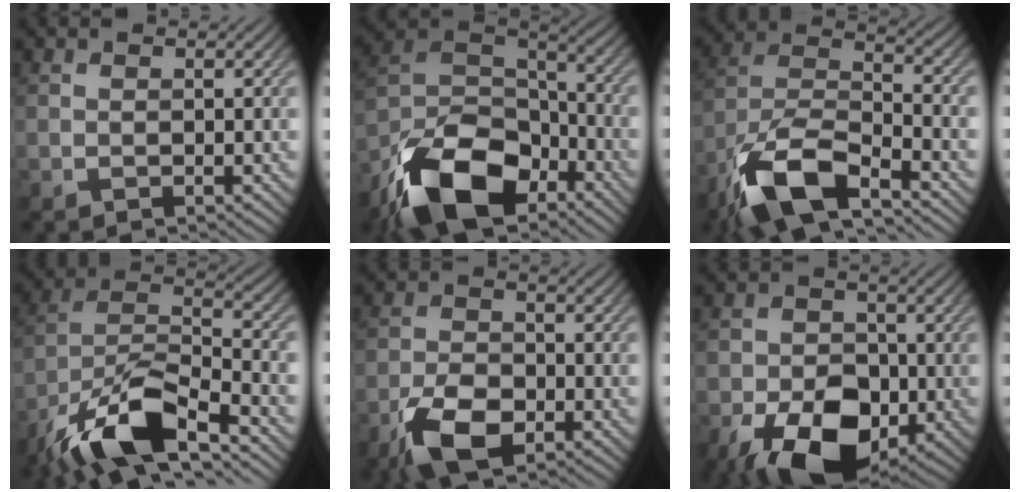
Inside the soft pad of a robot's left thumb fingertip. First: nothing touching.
{"total": 15.8, "force": [-10.1, 7.8, 9.2], "torque": [-0.209, -0.022, -0.202]}
{"total": 13.0, "force": [-8.5, 4.5, 8.8], "torque": [-0.184, -0.008, -0.179]}
{"total": 13.6, "force": [-9.2, 4.2, 9.1], "torque": [-0.181, -0.006, -0.186]}
{"total": 7.9, "force": [-4.2, 4.1, 5.4], "torque": [-0.114, -0.008, -0.085]}
{"total": 13.0, "force": [-5.7, 8.3, 8.1], "torque": [-0.127, -0.021, -0.102]}